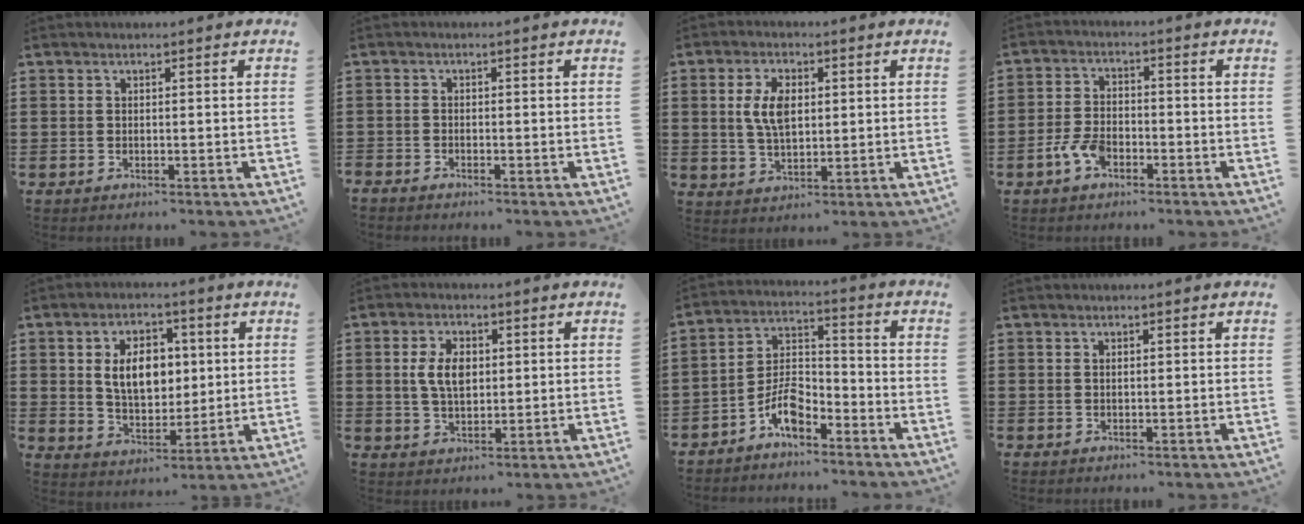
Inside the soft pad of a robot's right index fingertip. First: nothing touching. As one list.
[{"total": 1.0, "force": [-1.0, 0.2, 0.0], "torque": [-0.002, 0.002, -0.022]}, {"total": 6.2, "force": [1.0, 3.3, 5.1], "torque": [-0.115, 0.011, 0.013]}, {"total": 4.7, "force": [-2.6, 2.4, 3.0], "torque": [-0.079, 0.001, -0.055]}, {"total": 8.4, "force": [1.5, 5.5, 6.1], "torque": [-0.117, 0.008, 0.018]}, {"total": 5.7, "force": [1.0, 3.4, 4.6], "torque": [-0.096, 0.009, 0.011]}, {"total": 6.5, "force": [-4.6, 2.9, 3.7], "torque": [-0.082, 0.011, -0.091]}, {"total": 0.6, "force": [0.1, 0.3, 0.5], "torque": [-0.012, 0.001, 0.002]}]